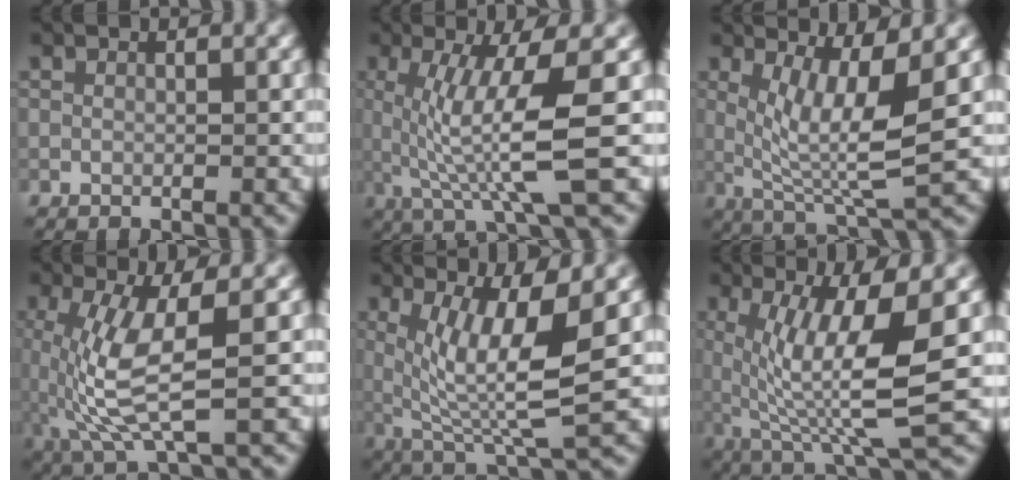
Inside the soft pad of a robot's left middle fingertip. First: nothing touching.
{"total": 7.4, "force": [0.2, 1.2, 7.3], "torque": [-0.125, -0.003, 0.010]}
{"total": 7.2, "force": [0.9, 1.6, 7.0], "torque": [-0.123, -0.012, 0.026]}
{"total": 6.9, "force": [-0.2, 1.9, 6.6], "torque": [-0.158, -0.009, 0.005]}
{"total": 8.3, "force": [1.0, 2.0, 8.0], "torque": [-0.142, -0.012, 0.025]}
{"total": 10.0, "force": [0.5, 2.2, 9.7], "torque": [-0.168, -0.009, 0.016]}